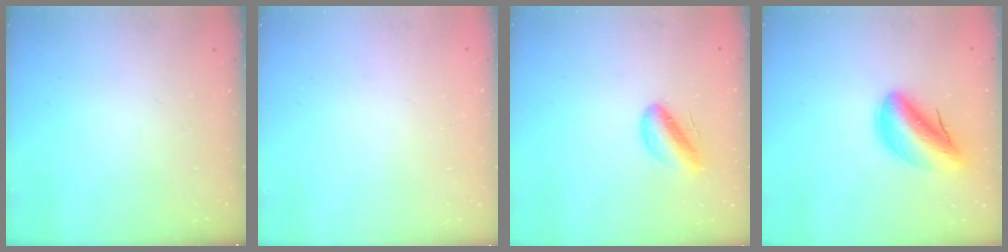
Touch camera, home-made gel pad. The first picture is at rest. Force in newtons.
{"total": 2.2, "press": 2.2, "slide": 0.1}
{"total": 7.4, "press": 6.9, "slide": 2.5}
{"total": 11.0, "press": 10.4, "slide": 3.4}